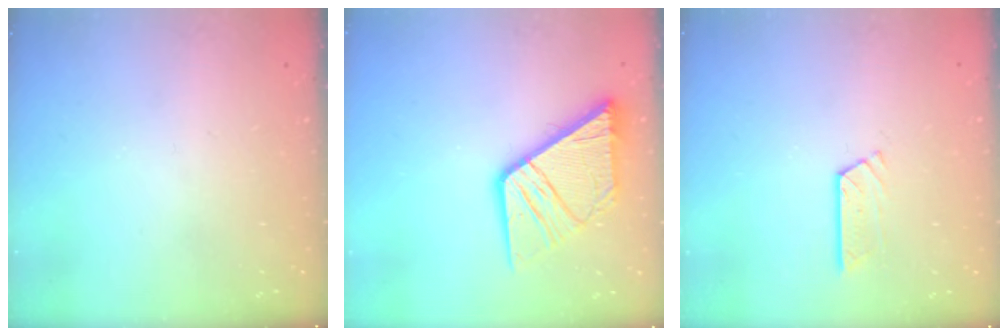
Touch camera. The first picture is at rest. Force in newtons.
{"total": 15.0, "press": 14.8, "slide": 1.9}
{"total": 5.3, "press": 5.3, "slide": 0.4}